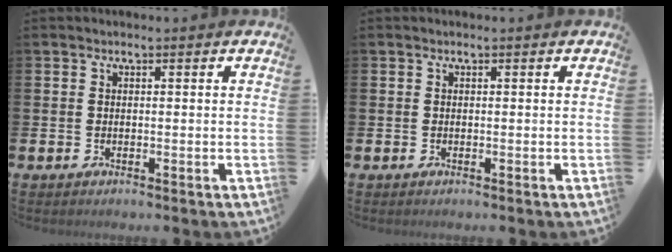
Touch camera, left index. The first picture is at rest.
{"total": 0.0}